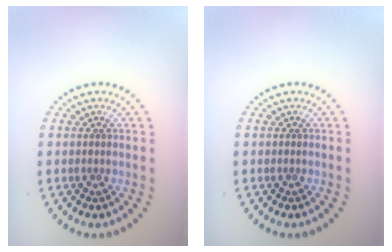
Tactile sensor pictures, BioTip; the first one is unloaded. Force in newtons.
{"total": 0.0}